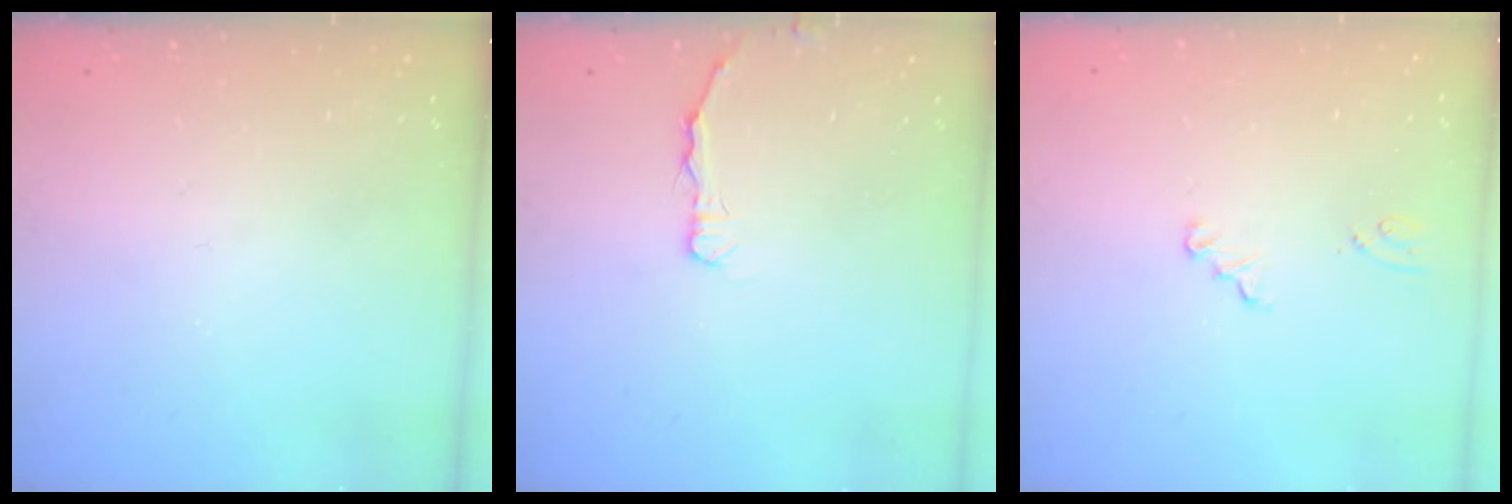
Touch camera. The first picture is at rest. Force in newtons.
{"total": 2.9, "press": 2.9, "slide": 0.4}
{"total": 2.0, "press": 2.0, "slide": 0.2}